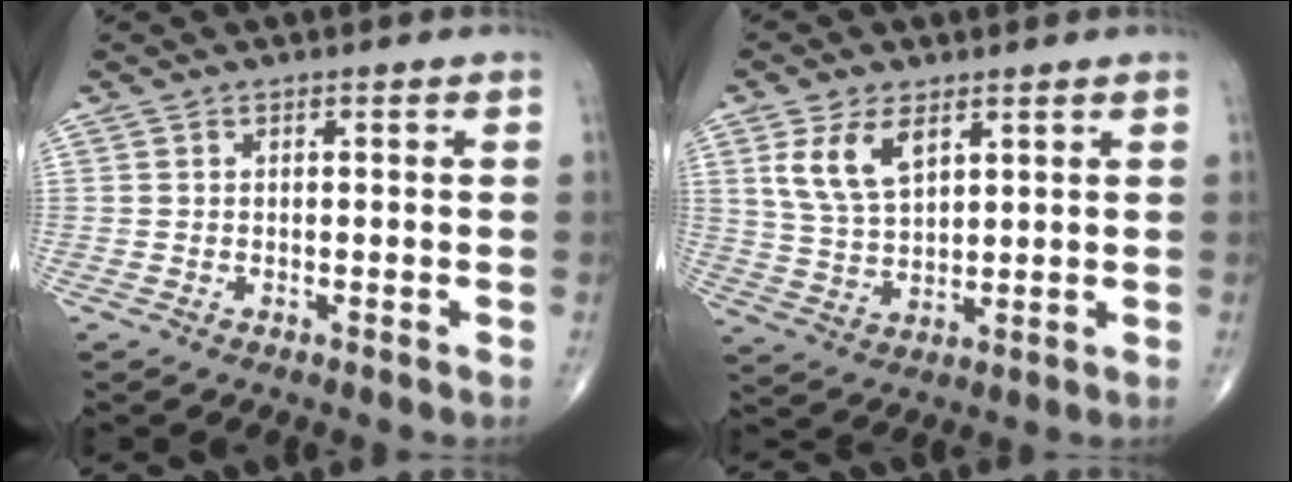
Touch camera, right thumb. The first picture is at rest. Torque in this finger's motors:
{"motor_torque": [0.05, 0.05, 0.07, -0.06, 0.16]}